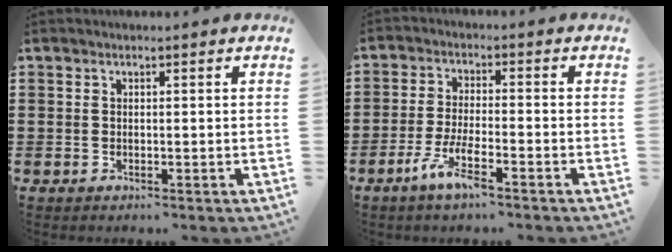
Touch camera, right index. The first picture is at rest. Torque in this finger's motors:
{"motor_torque": [1.11, 1.03, 0.61, 0.16]}